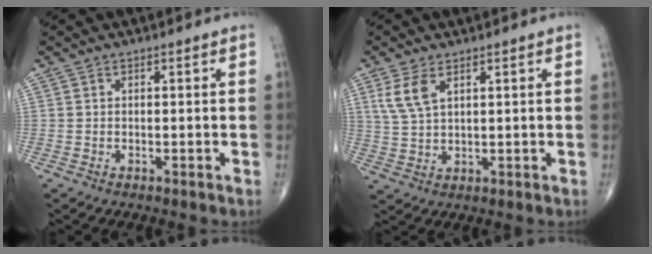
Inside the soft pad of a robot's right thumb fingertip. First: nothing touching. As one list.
[{"total": 5.3, "force": [2.5, 2.4, 4.0], "torque": [-0.089, -0.003, 0.060]}]